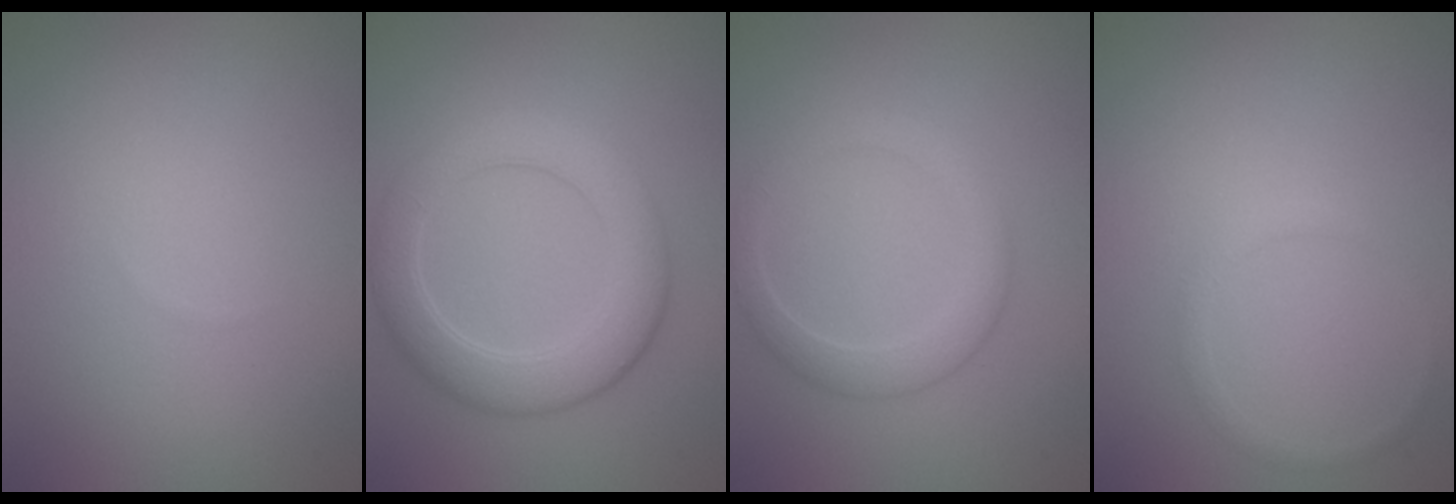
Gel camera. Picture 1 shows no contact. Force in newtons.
{"total": 5.3, "press": 5.3, "slide": 0.5}
{"total": 2.7, "press": 2.7, "slide": 0.2}
{"total": 0.9, "press": 0.9, "slide": 0.1}